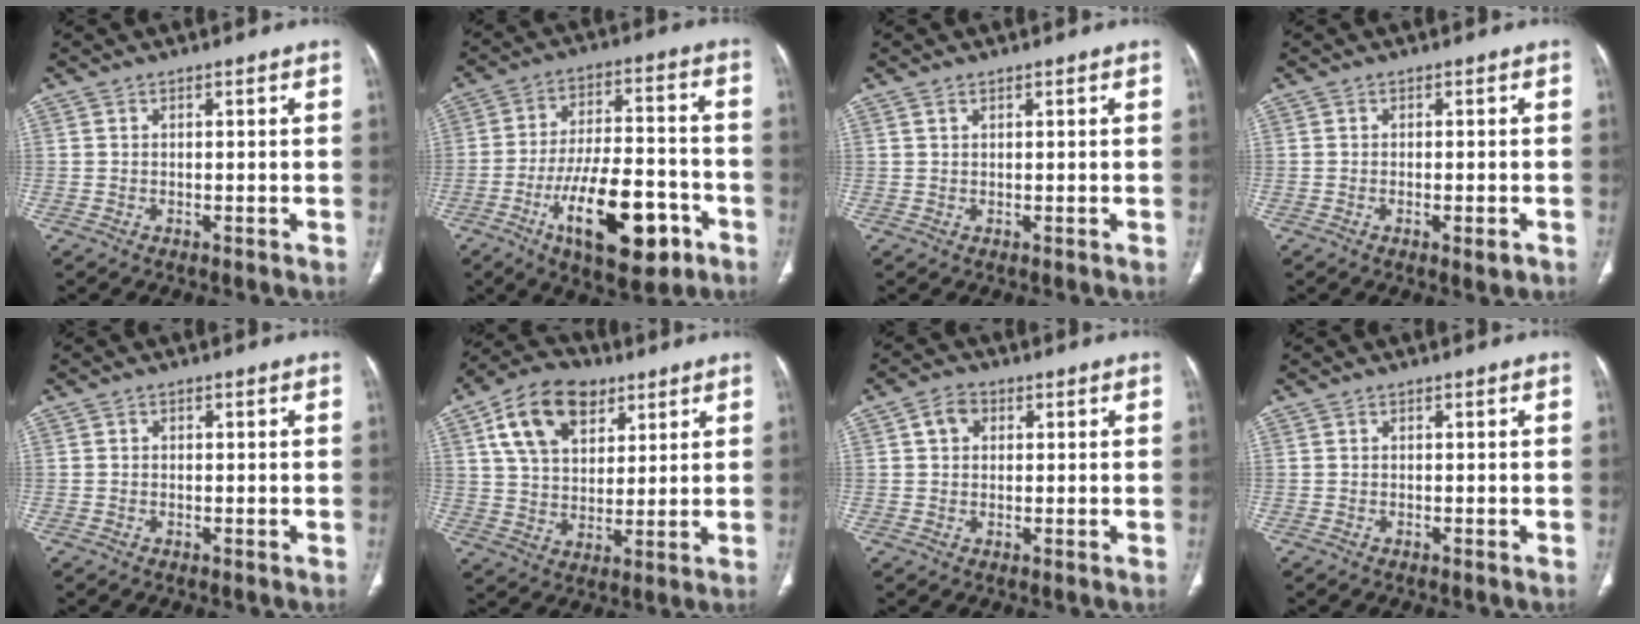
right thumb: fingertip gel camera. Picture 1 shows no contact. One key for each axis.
{"total": 18.4, "fx": -8.1, "fy": 7.7, "fz": 14.7, "tx": -0.222, "ty": 0.038, "tz": -0.121}
{"total": 0.7, "fx": 0.5, "fy": 0.3, "fz": 0.4, "tx": -0.009, "ty": 0.001, "tz": 0.010}
{"total": 2.7, "fx": -1.2, "fy": 0.7, "fz": 2.3, "tx": -0.037, "ty": -0.001, "tz": -0.013}
{"total": 0.6, "fx": 0.1, "fy": 0.5, "fz": 0.1, "tx": 0.004, "ty": 0.002, "tz": 0.000}
{"total": 14.9, "fx": 6.9, "fy": 9.5, "fz": 9.1, "tx": -0.140, "ty": -0.010, "tz": 0.123}
{"total": 3.8, "fx": 1.1, "fy": 3.0, "fz": 2.0, "tx": -0.026, "ty": 0.008, "tz": 0.019}
{"total": 0.0}